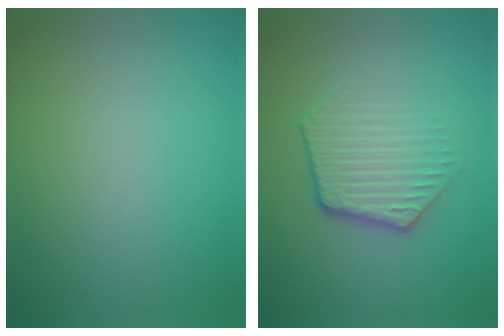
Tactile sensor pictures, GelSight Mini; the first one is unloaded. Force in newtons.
{"total": 4.2, "press": 3.1, "slide": 2.9}